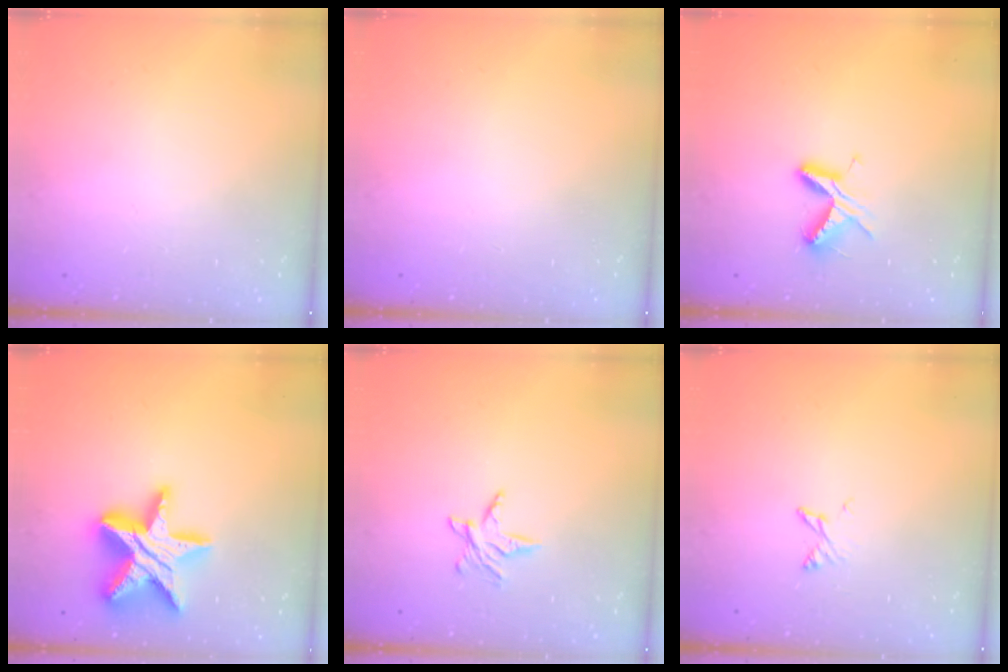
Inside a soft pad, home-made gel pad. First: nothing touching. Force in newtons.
{"total": 0.0}
{"total": 5.9, "press": 5.9, "slide": 0.5}
{"total": 20.1, "press": 20.0, "slide": 1.4}
{"total": 3.7, "press": 3.6, "slide": 0.5}
{"total": 4.7, "press": 4.6, "slide": 0.6}